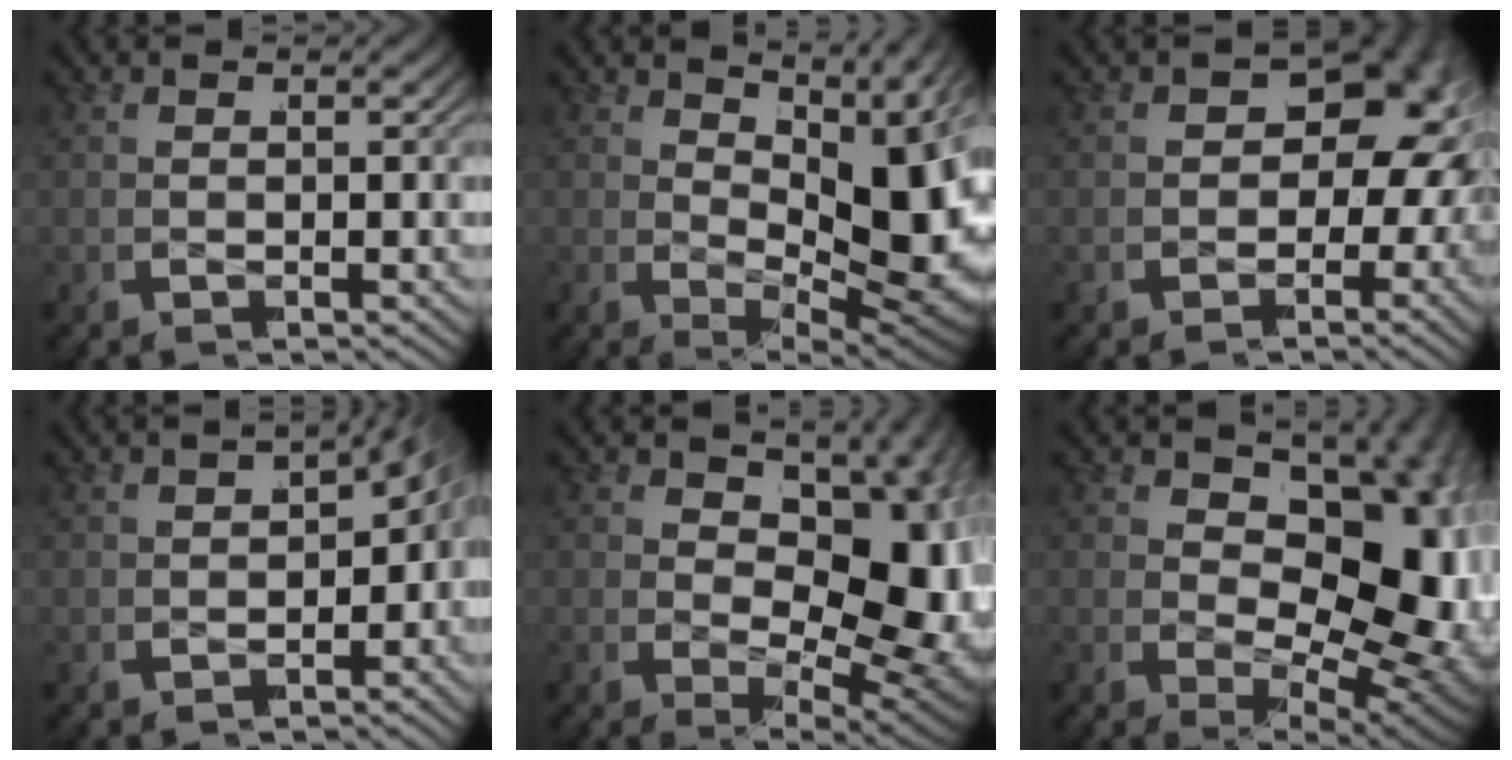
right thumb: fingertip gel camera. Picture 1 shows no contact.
{"total": 12.0, "force": [-0.3, 5.9, 10.5], "torque": [-0.171, -0.023, 0.018]}
{"total": 12.6, "force": [0.0, 8.7, 9.1], "torque": [-0.137, -0.024, 0.005]}
{"total": 6.4, "force": [-1.1, 4.4, 4.6], "torque": [-0.060, -0.009, -0.016]}
{"total": 15.4, "force": [-0.7, 8.4, 12.8], "torque": [-0.198, -0.037, 0.010]}
{"total": 16.9, "force": [-0.5, 9.8, 13.7], "torque": [-0.209, -0.037, 0.012]}